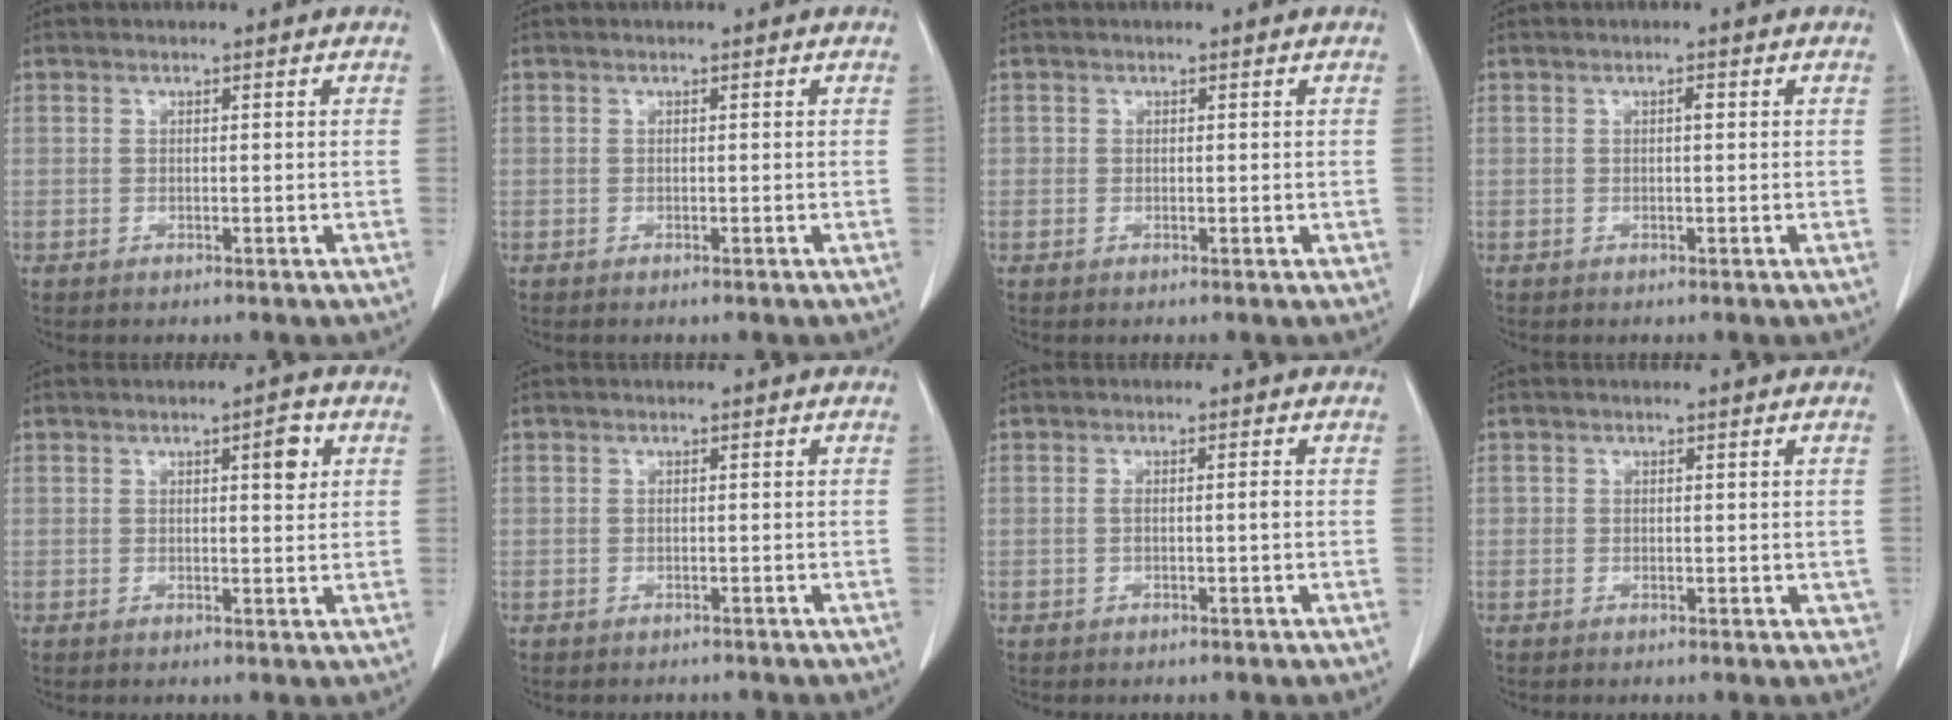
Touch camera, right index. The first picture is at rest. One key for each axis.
{"total": 0.0}
{"total": 0.8, "fx": 0.1, "fy": 0.7, "fz": 0.4, "tx": 0.002, "ty": 0.003, "tz": 0.002}
{"total": 0.7, "fx": 0.1, "fy": 0.2, "fz": 0.7, "tx": -0.011, "ty": 0.001, "tz": 0.001}
{"total": 3.2, "fx": 1.2, "fy": 0.8, "fz": 2.8, "tx": -0.039, "ty": 0.000, "tz": 0.016}
{"total": 1.3, "fx": -1.0, "fy": 0.7, "fz": -0.1, "tx": -0.006, "ty": 0.001, "tz": -0.016}
{"total": 1.4, "fx": -0.1, "fy": 0.1, "fz": 1.4, "tx": -0.023, "ty": 0.002, "tz": 0.000}
{"total": 1.6, "fx": 0.1, "fy": 1.4, "fz": 0.8, "tx": 0.006, "ty": 0.005, "tz": 0.001}